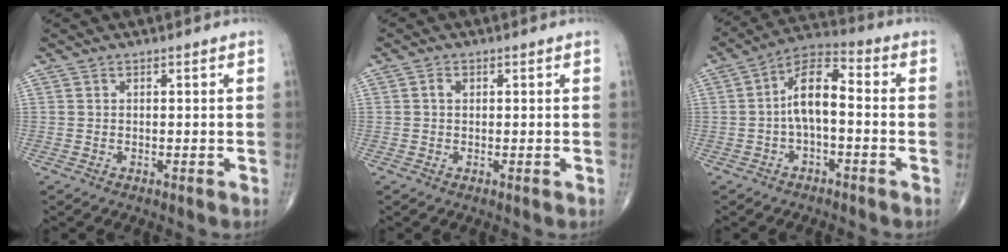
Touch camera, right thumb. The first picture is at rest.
{"total": 1.1, "force": [0.2, 0.9, 0.7], "torque": [-0.010, 0.002, 0.002]}
{"total": 9.3, "force": [-0.7, 4.3, 8.2], "torque": [-0.141, 0.040, -0.024]}